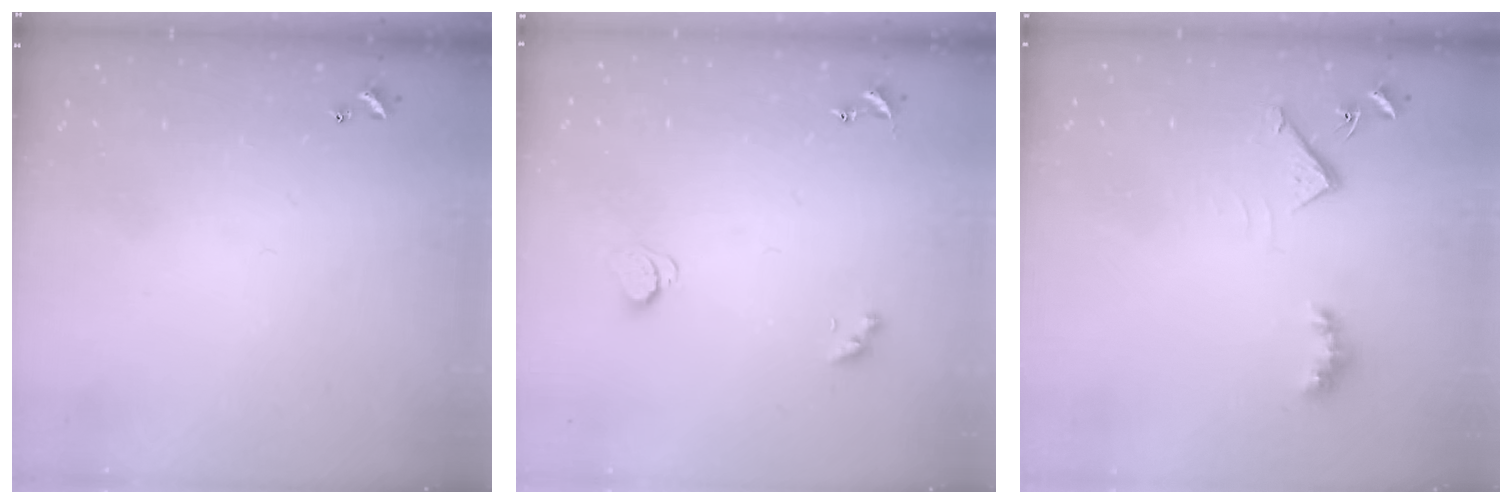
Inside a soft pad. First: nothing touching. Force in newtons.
{"total": 2.4, "press": 2.3, "slide": 0.6}
{"total": 4.9, "press": 4.9, "slide": 0.7}